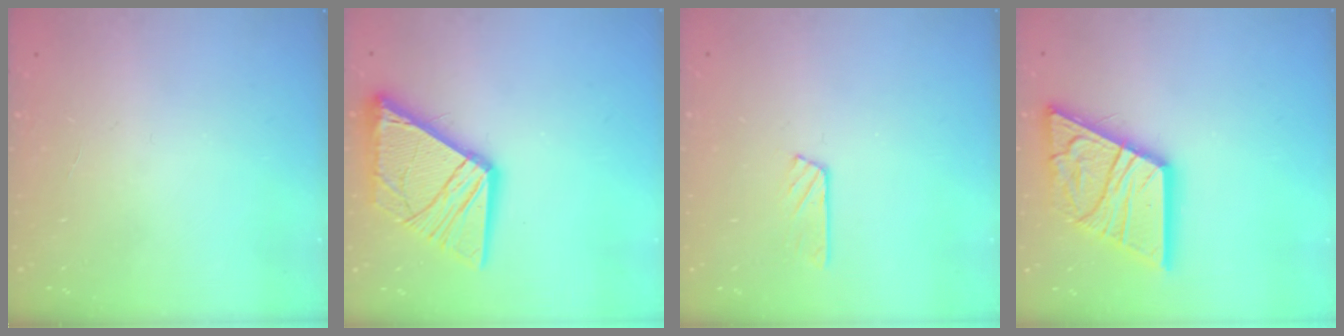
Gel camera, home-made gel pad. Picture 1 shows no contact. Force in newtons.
{"total": 16.7, "press": 16.6, "slide": 1.8}
{"total": 3.8, "press": 3.8, "slide": 0.5}
{"total": 21.9, "press": 21.7, "slide": 2.4}